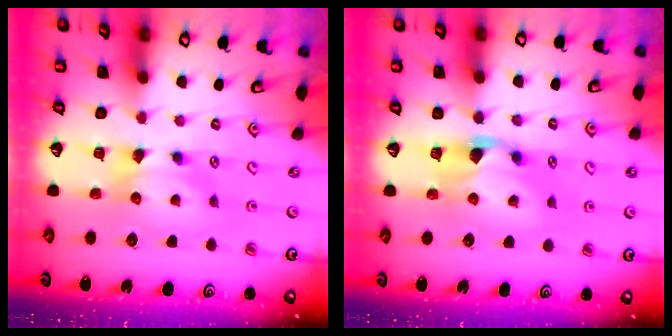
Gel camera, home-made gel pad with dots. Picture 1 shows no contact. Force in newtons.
{"total": 2.0, "press": 1.6, "slide": 1.2}